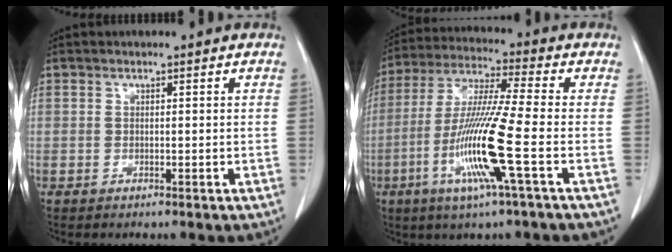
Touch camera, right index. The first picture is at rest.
{"total": 14.0, "force": [-4.4, -0.9, 13.3], "torque": [-0.273, -0.019, -0.091]}